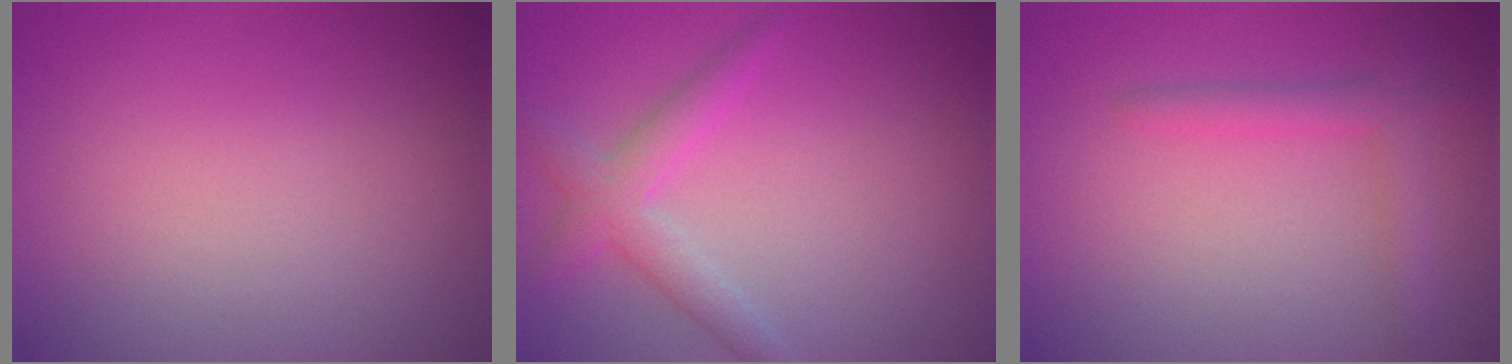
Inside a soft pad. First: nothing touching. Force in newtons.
{"total": 2.8, "press": 2.8, "slide": 0.1}
{"total": 2.3, "press": 2.3, "slide": 0.1}